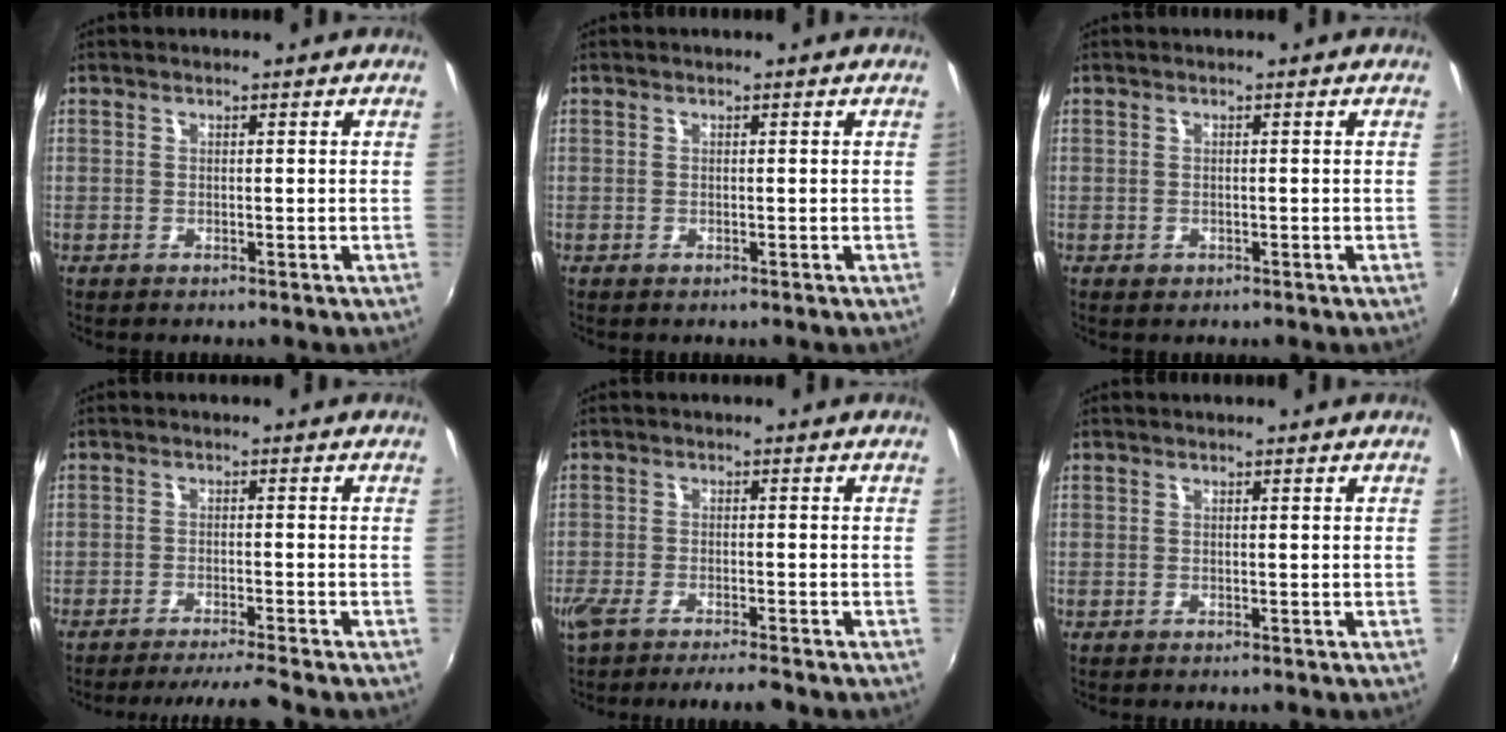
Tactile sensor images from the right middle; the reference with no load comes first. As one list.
[{"total": 0.0}, {"total": 0.7, "force": [-0.3, 0.6, 0.2], "torque": [-0.002, -0.003, -0.003]}, {"total": 6.4, "force": [-5.9, -1.0, 2.4], "torque": [-0.051, -0.004, -0.091]}, {"total": 6.5, "force": [-5.3, 0.9, 3.7], "torque": [-0.094, -0.022, -0.096]}, {"total": 0.0}]